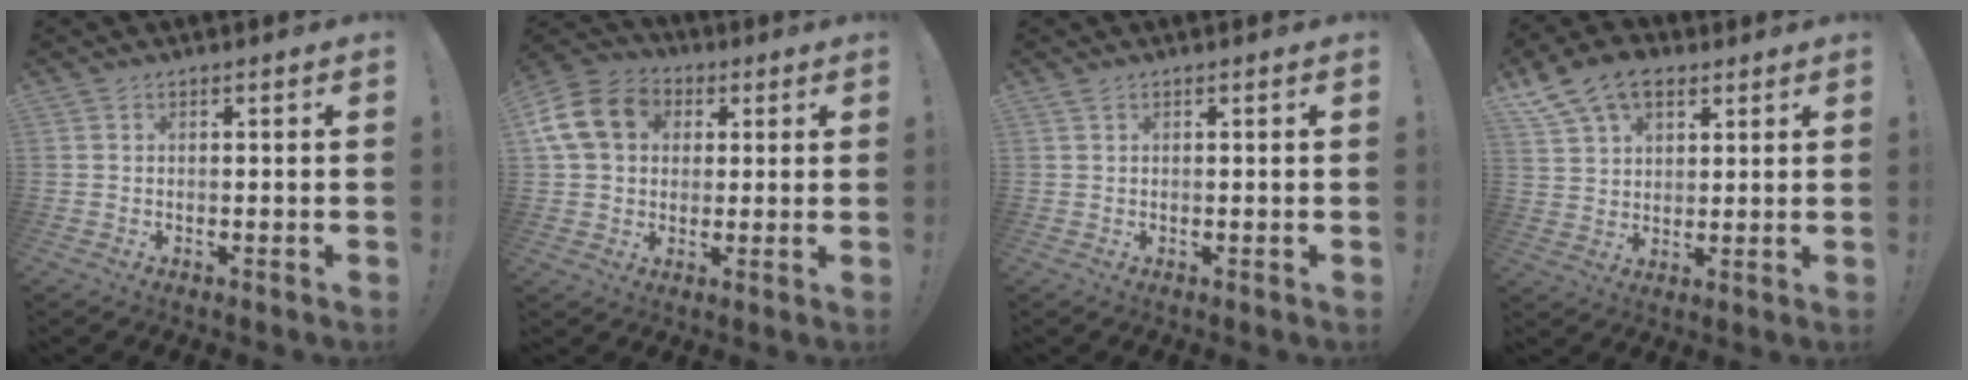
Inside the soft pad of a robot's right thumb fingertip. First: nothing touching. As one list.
[{"total": 15.6, "force": [4.0, 12.7, 8.1], "torque": [-0.133, 0.004, 0.083]}, {"total": 0.8, "force": [0.6, 0.0, 0.5], "torque": [-0.011, 0.001, 0.010]}, {"total": 11.9, "force": [6.7, 7.8, 6.0], "torque": [-0.106, -0.024, 0.132]}]